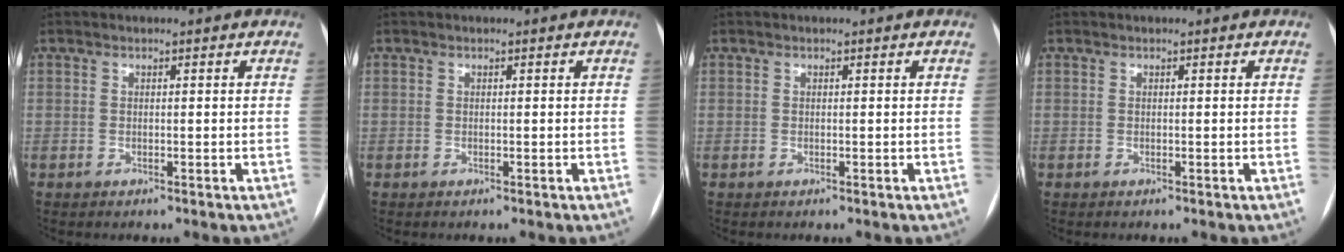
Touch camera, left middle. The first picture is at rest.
{"total": 0.0}
{"total": 0.0}
{"total": 0.0}